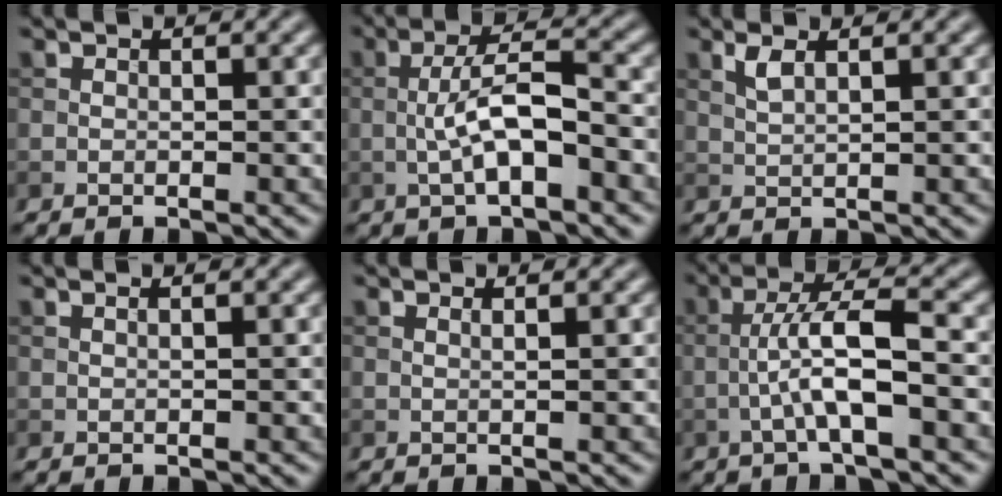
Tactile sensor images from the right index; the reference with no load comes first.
{"total": 5.2, "force": [-1.4, 1.5, 4.8], "torque": [-0.091, 0.014, -0.029]}
{"total": 1.6, "force": [0.9, 0.4, 1.3], "torque": [-0.031, 0.003, 0.020]}
{"total": 0.6, "force": [0.3, 0.2, 0.5], "torque": [-0.009, 0.001, 0.000]}
{"total": 0.9, "force": [0.4, 0.3, 0.7], "torque": [-0.005, 0.000, 0.000]}
{"total": 5.5, "force": [-1.5, 0.9, 5.2], "torque": [-0.096, 0.019, -0.031]}